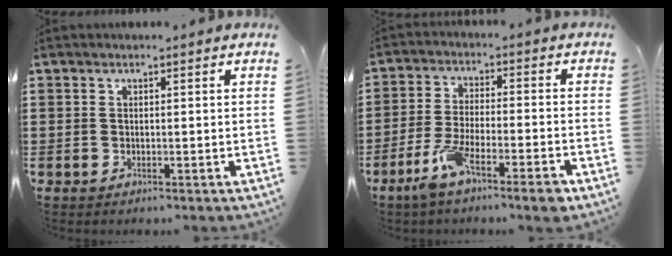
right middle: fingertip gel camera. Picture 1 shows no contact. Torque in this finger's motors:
{"motor_torque": [1.09, -1.05, 0.19, 0.07]}